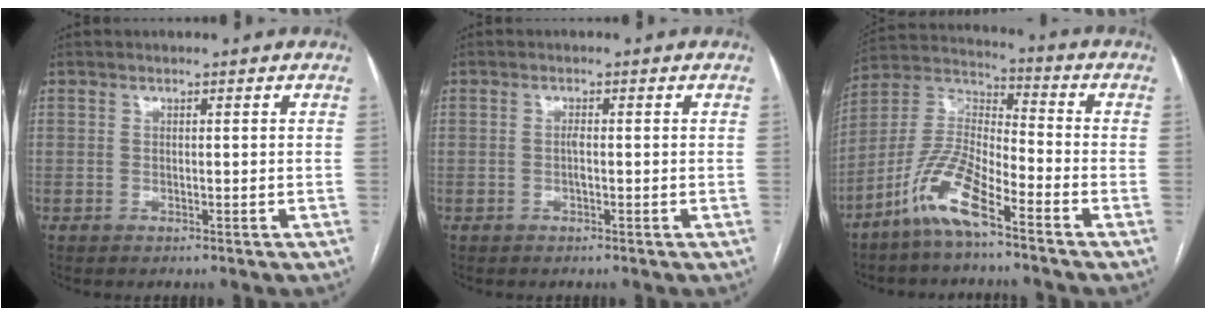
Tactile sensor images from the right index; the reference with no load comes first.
{"total": 1.0, "force": [-0.2, 0.2, 1.0], "torque": [-0.018, 0.001, -0.004]}
{"total": 10.5, "force": [-7.0, 1.9, 7.7], "torque": [-0.169, 0.002, -0.144]}